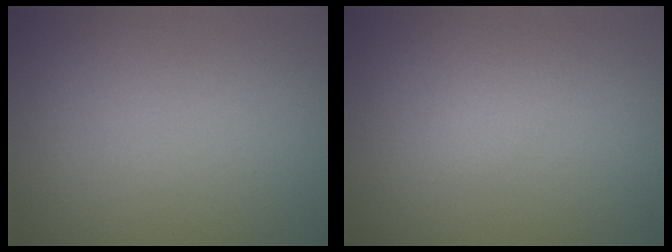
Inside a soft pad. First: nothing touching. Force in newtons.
{"total": 1.5, "press": 1.5, "slide": 0.1}